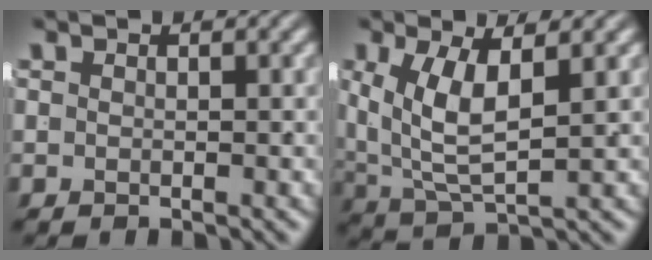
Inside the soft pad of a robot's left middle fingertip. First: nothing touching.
{"total": 6.1, "force": [0.8, 3.8, 4.7], "torque": [-0.108, -0.028, 0.033]}